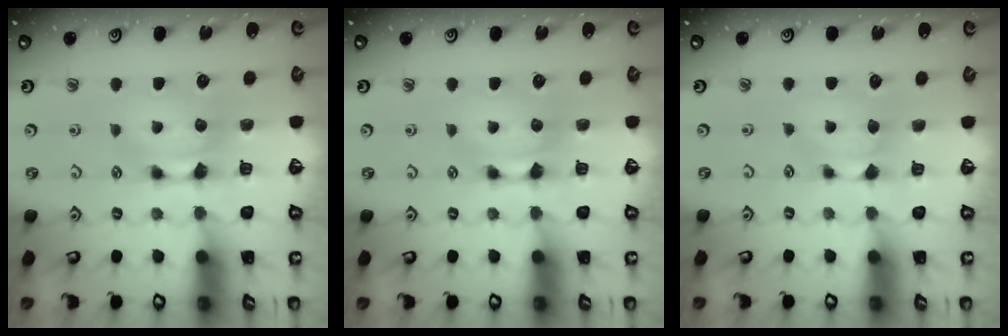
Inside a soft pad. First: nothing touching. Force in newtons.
{"total": 0.0}
{"total": 1.1, "press": 0.7, "slide": 0.8}